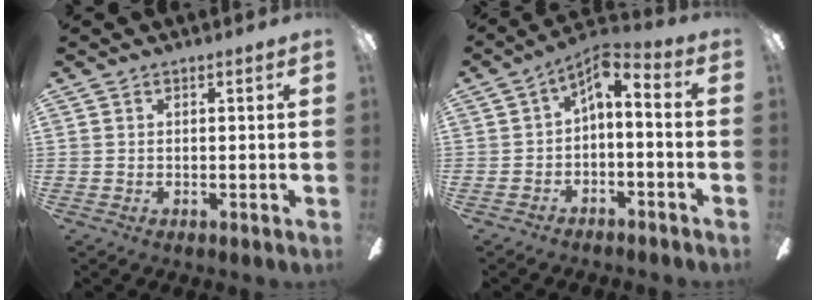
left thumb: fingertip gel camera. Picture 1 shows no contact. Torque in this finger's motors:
{"motor_torque": [-0.57, 1.14, 0.15, 0.17, -0.15]}